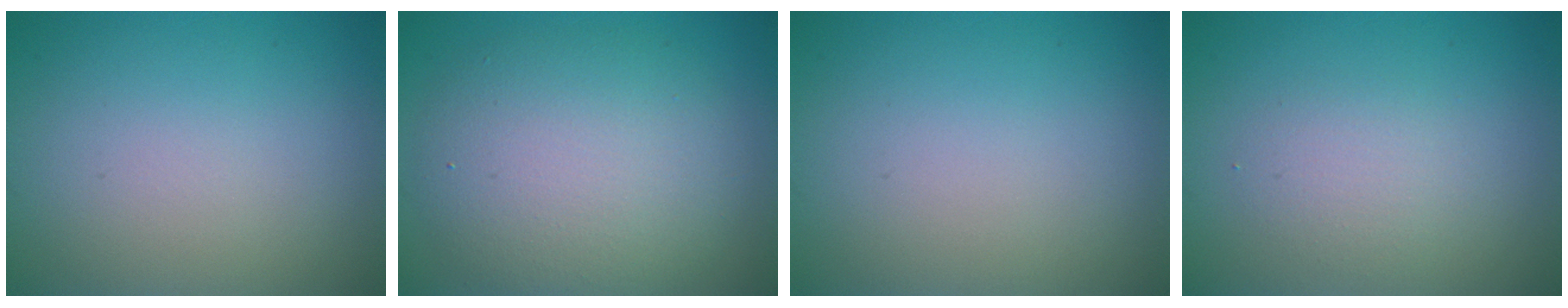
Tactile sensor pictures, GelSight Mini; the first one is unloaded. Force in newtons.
{"total": 7.4, "press": 7.4, "slide": 0.4}
{"total": 0.0}
{"total": 1.9, "press": 1.9, "slide": 0.0}